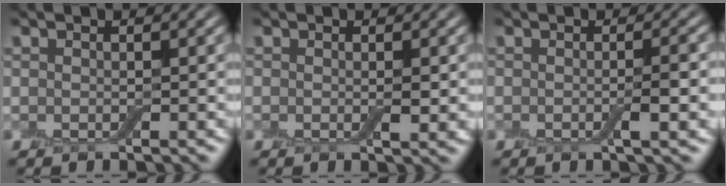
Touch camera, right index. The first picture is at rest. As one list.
[{"total": 1.3, "force": [0.0, 0.2, 1.2], "torque": [-0.020, -0.004, -0.002]}, {"total": 2.4, "force": [-0.4, 0.4, 2.3], "torque": [-0.037, 0.000, -0.011]}]